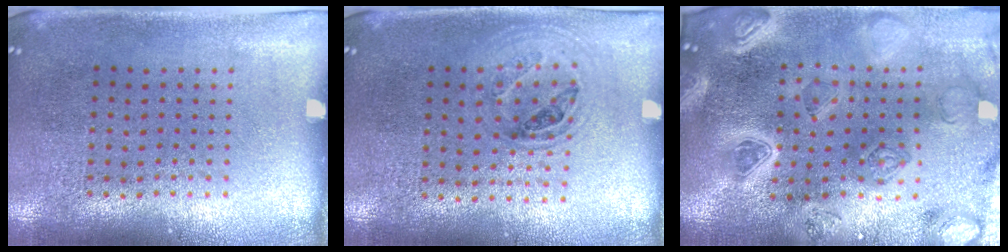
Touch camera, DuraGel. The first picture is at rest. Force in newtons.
{"total": 1.0, "press": 0.9, "slide": 0.4}
{"total": 4.2, "press": 3.7, "slide": 1.8}